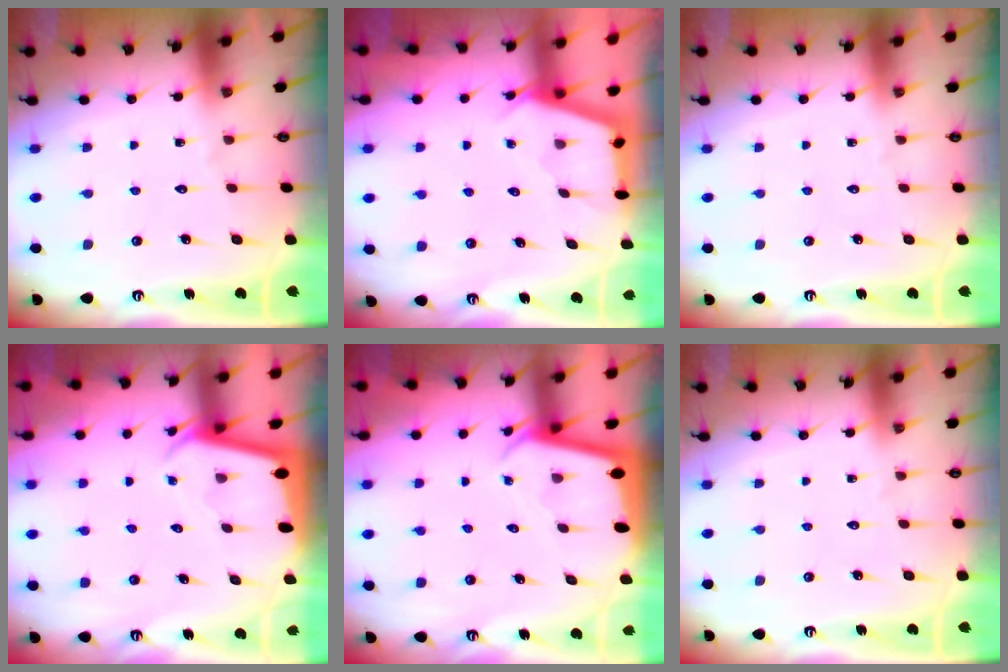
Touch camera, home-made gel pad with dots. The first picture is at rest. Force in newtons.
{"total": 2.8, "press": 2.8, "slide": 0.3}
{"total": 0.0}
{"total": 2.2, "press": 2.2, "slide": 0.1}
{"total": 2.2, "press": 2.2, "slide": 0.1}
{"total": 0.0}